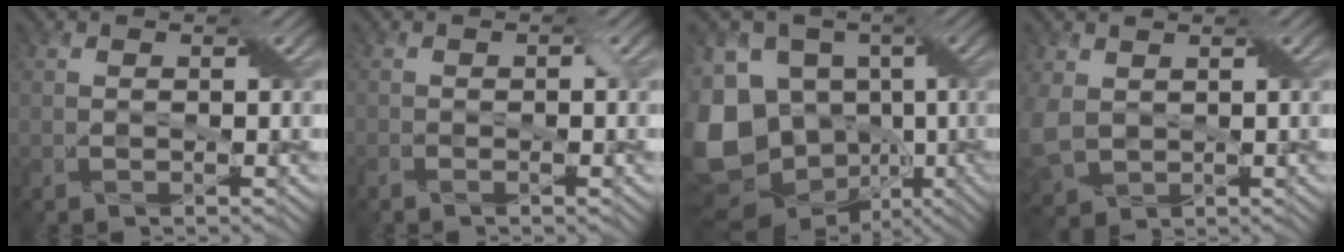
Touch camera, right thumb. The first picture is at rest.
{"total": 1.1, "force": [-0.5, 0.5, 0.9], "torque": [-0.017, 0.001, -0.009]}
{"total": 16.4, "force": [-2.0, 13.7, 8.7], "torque": [-0.244, -0.020, -0.033]}
{"total": 5.2, "force": [0.8, 4.0, 3.2], "torque": [-0.104, -0.009, 0.017]}